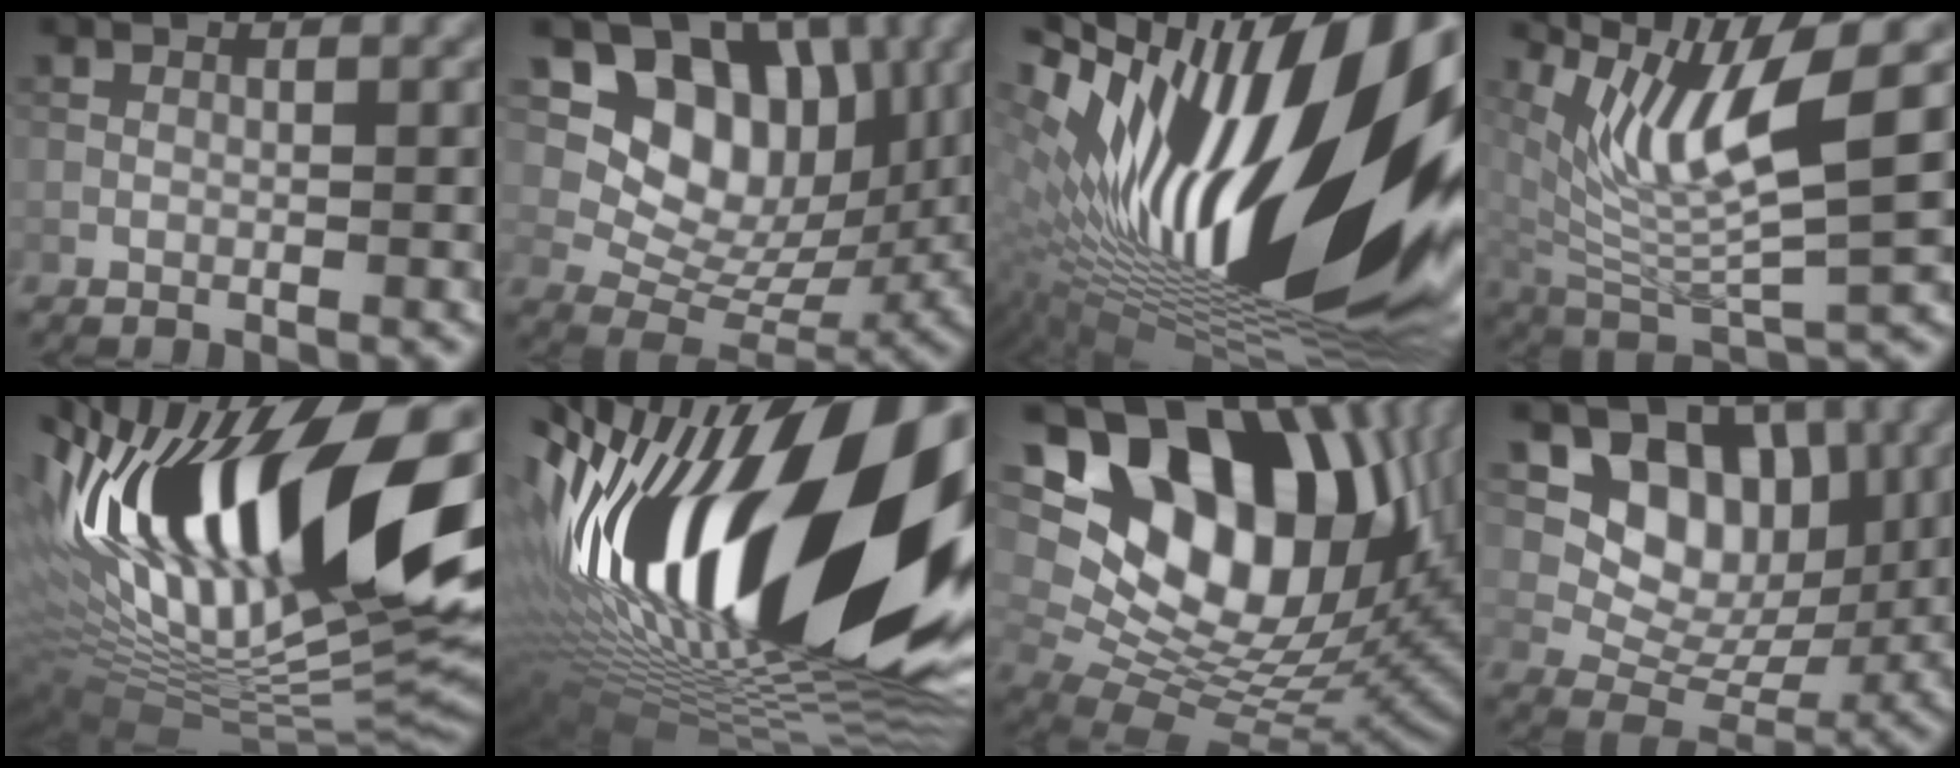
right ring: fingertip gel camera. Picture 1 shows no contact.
{"total": 10.8, "force": [4.0, 7.7, 6.4], "torque": [-0.100, -0.011, 0.069]}
{"total": 21.5, "force": [-0.2, 8.9, 19.6], "torque": [-0.332, -0.012, -0.022]}
{"total": 9.1, "force": [4.0, 2.2, 7.8], "torque": [-0.154, -0.006, 0.082]}
{"total": 20.0, "force": [3.9, 7.7, 18.1], "torque": [-0.306, 0.015, 0.057]}
{"total": 22.4, "force": [0.3, 9.2, 20.4], "torque": [-0.361, -0.013, -0.007]}
{"total": 18.1, "force": [6.8, 11.4, 12.2], "torque": [-0.201, 0.028, 0.131]}
{"total": 8.2, "force": [2.8, 6.1, 4.6], "torque": [-0.061, -0.012, 0.039]}